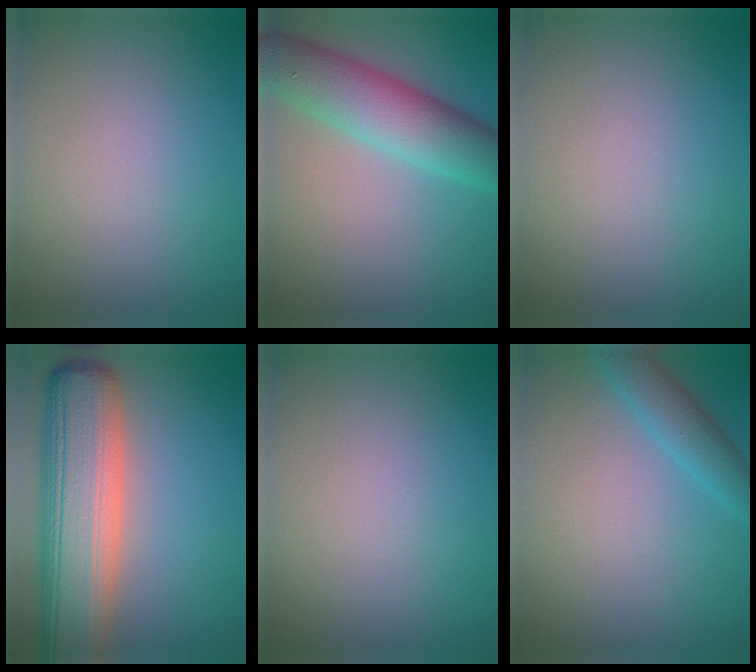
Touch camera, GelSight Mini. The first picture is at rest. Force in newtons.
{"total": 7.4, "press": 7.4, "slide": 0.7}
{"total": 0.0}
{"total": 11.9, "press": 11.8, "slide": 0.8}
{"total": 0.0}
{"total": 2.9, "press": 2.9, "slide": 0.2}